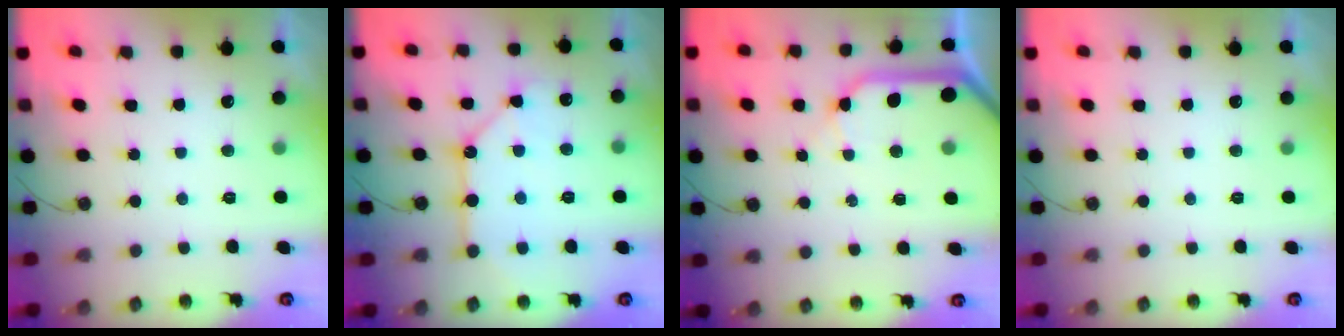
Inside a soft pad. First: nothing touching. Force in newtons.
{"total": 12.9, "press": 12.9, "slide": 1.3}
{"total": 11.4, "press": 11.3, "slide": 1.5}
{"total": 0.0}